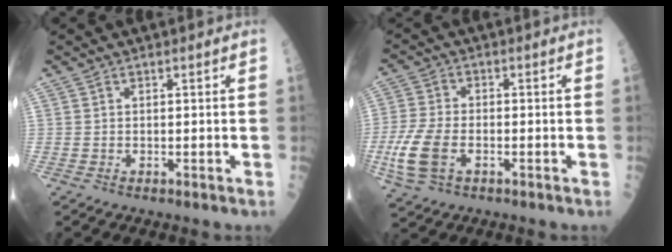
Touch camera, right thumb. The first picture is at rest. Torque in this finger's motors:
{"motor_torque": [-0.05, 0.22, 0.22, 0.02, 0.27]}